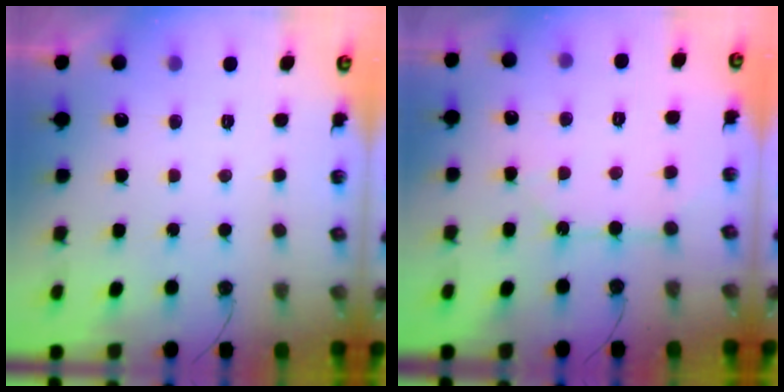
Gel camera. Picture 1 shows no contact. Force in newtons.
{"total": 4.7, "press": 4.7, "slide": 0.3}